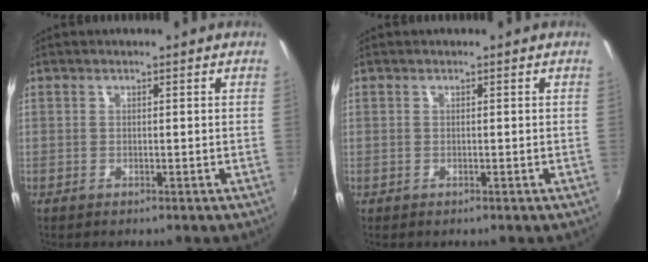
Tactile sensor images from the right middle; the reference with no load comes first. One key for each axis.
{"total": 0.0}